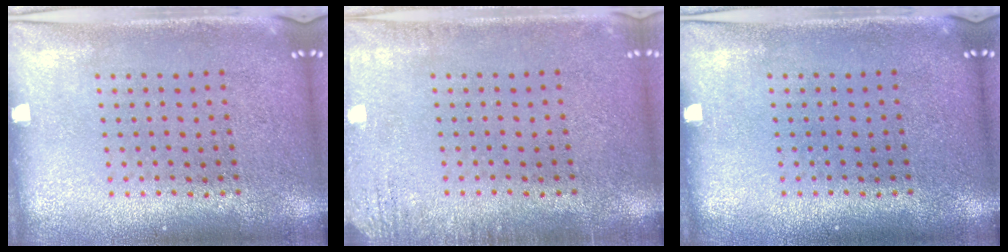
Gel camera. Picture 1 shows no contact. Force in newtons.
{"total": 1.6, "press": 1.5, "slide": 0.3}
{"total": 0.0}